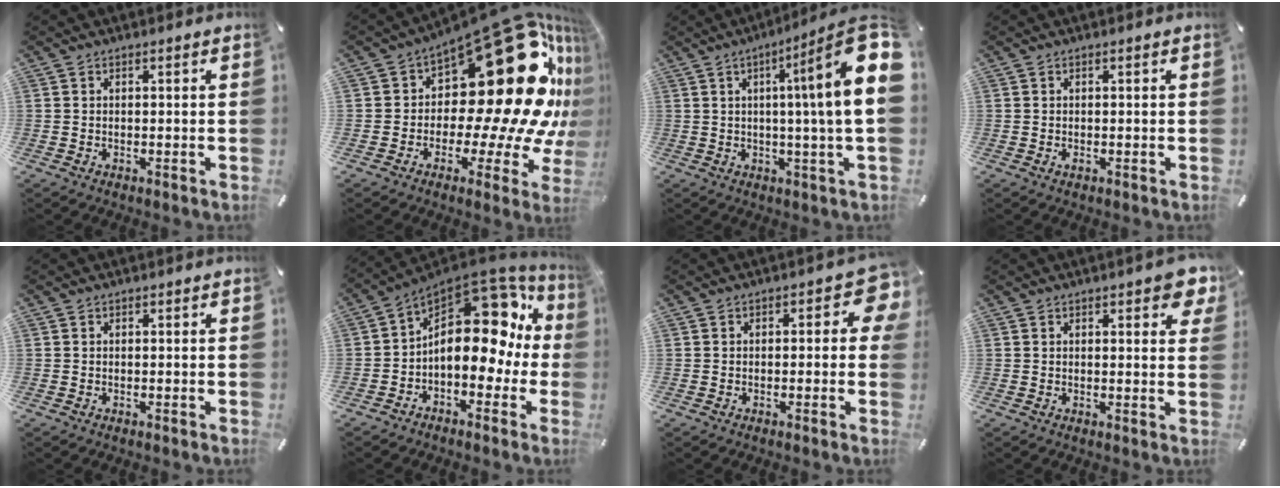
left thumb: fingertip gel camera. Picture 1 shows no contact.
{"total": 36.3, "force": [10.1, 17.7, 30.0], "torque": [-0.412, -0.113, 0.208]}
{"total": 18.8, "force": [3.9, 0.9, 18.4], "torque": [-0.271, -0.031, 0.040]}
{"total": 0.6, "force": [-0.2, 0.2, 0.5], "torque": [-0.010, -0.004, -0.002]}
{"total": 0.0}
{"total": 19.6, "force": [3.7, 12.3, 14.8], "torque": [-0.217, -0.033, 0.067]}
{"total": 6.1, "force": [0.9, 3.1, 5.1], "torque": [-0.056, -0.001, 0.010]}
{"total": 4.9, "force": [2.9, 1.7, 3.5], "torque": [-0.044, -0.015, 0.045]}